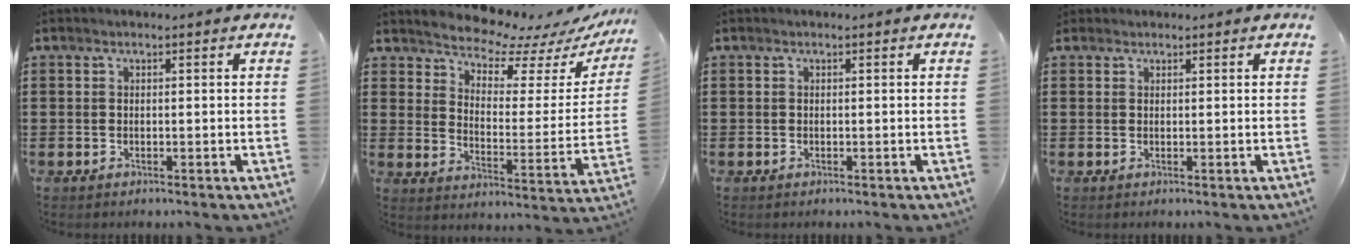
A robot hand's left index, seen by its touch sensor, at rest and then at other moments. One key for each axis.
{"total": 6.3, "fx": 6.2, "fy": 0.9, "fz": 0.7, "tx": -0.042, "ty": -0.058, "tz": 0.106}
{"total": 0.0}
{"total": 0.9, "fx": 0.7, "fy": 0.4, "fz": 0.1, "tx": -0.004, "ty": 0.002, "tz": 0.015}